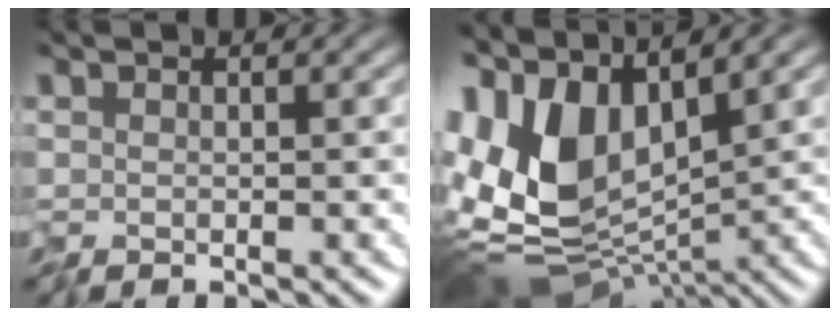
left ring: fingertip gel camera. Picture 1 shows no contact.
{"total": 12.4, "force": [1.9, 7.5, 9.7], "torque": [-0.200, -0.005, 0.034]}